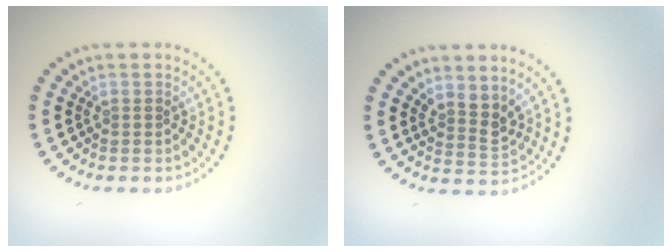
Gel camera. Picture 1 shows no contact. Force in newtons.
{"total": 2.3, "press": 1.8, "slide": 1.6}